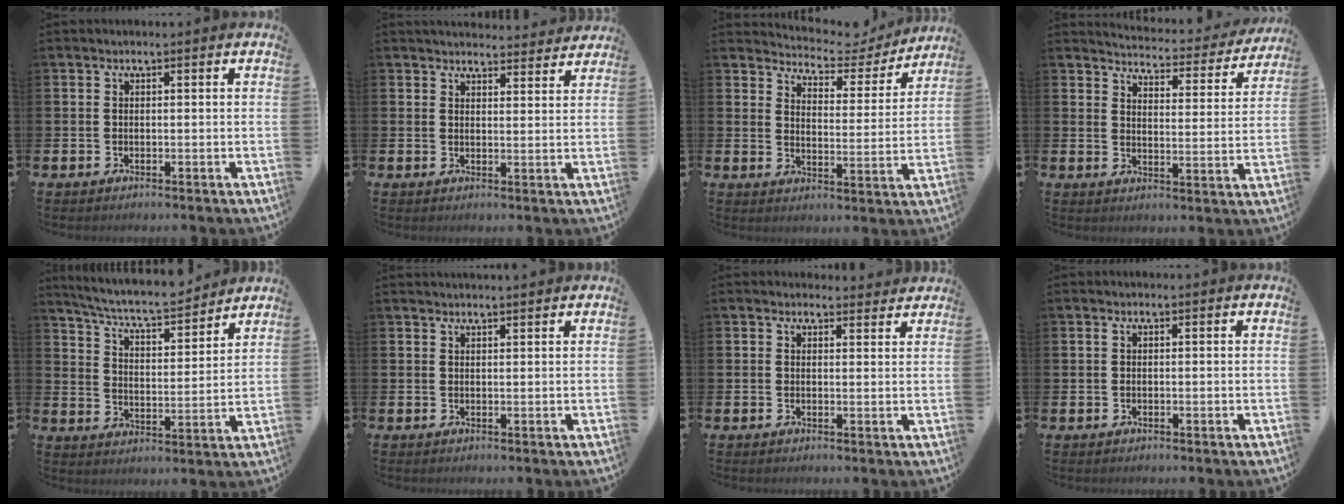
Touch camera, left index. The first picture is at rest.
{"total": 3.8, "force": [3.7, 0.6, 0.1], "torque": [-0.001, -0.023, 0.066]}
{"total": 4.7, "force": [4.5, 1.4, 0.4], "torque": [-0.030, -0.038, 0.072]}
{"total": 4.4, "force": [4.3, 0.5, 0.4], "torque": [-0.026, -0.038, 0.070]}
{"total": 7.2, "force": [6.9, 0.9, 1.9], "torque": [-0.072, -0.049, 0.118]}
{"total": 1.2, "force": [1.2, -0.1, 0.1], "torque": [0.007, -0.006, 0.020]}
{"total": 1.9, "force": [1.8, 0.6, -0.1], "torque": [0.014, -0.010, 0.028]}
{"total": 0.6, "force": [0.1, 0.2, 0.6], "torque": [-0.013, 0.003, 0.002]}